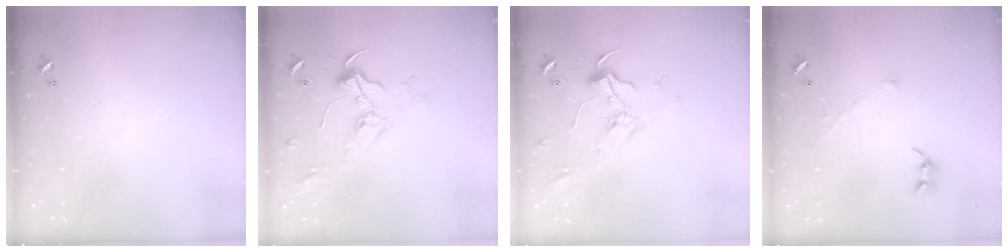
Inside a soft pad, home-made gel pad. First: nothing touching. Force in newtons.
{"total": 2.4, "press": 2.3, "slide": 0.8}
{"total": 2.4, "press": 2.3, "slide": 0.8}
{"total": 2.9, "press": 2.9, "slide": 0.4}